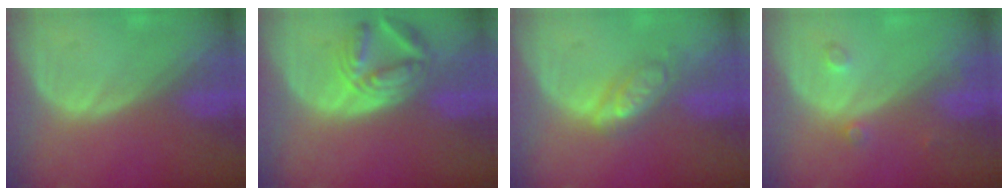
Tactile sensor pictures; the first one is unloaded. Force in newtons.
{"total": 6.7, "press": 6.4, "slide": 2.1}
{"total": 4.6, "press": 4.5, "slide": 0.3}
{"total": 2.1, "press": 1.8, "slide": 1.1}